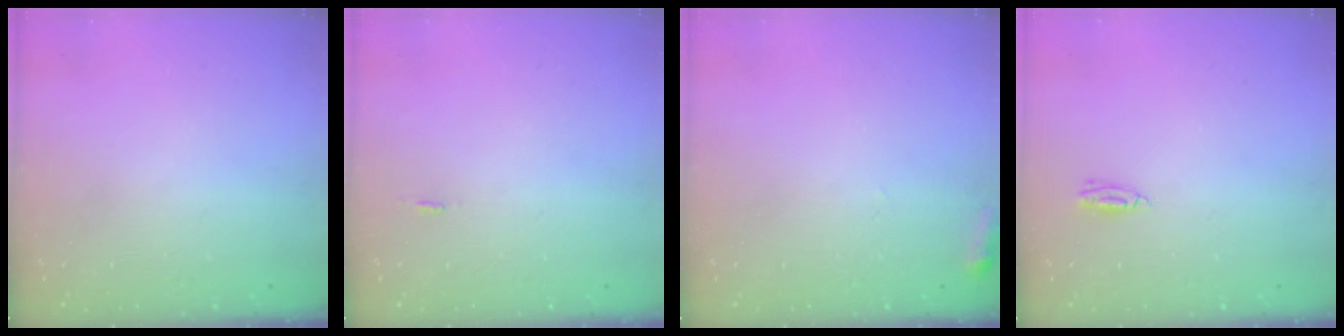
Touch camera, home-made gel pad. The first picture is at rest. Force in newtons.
{"total": 8.5, "press": 2.2, "slide": 8.2}
{"total": 5.7, "press": 5.7, "slide": 1.0}
{"total": 4.2, "press": 3.9, "slide": 1.6}